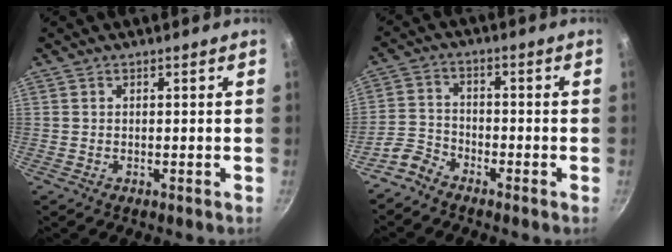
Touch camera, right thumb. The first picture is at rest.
{"total": 4.6, "force": [-3.8, 2.3, 1.2], "torque": [-0.021, 0.034, -0.088]}